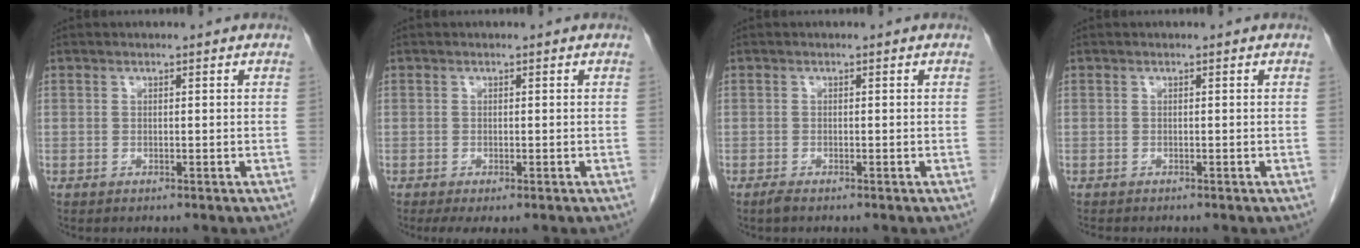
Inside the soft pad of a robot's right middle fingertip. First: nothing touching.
{"total": 2.6, "force": [-1.7, 0.8, 1.8], "torque": [-0.025, -0.007, -0.023]}
{"total": 0.8, "force": [-0.7, 0.0, 0.5], "torque": [-0.018, -0.004, -0.014]}
{"total": 1.2, "force": [-1.1, 0.2, 0.4], "torque": [-0.011, -0.003, -0.015]}